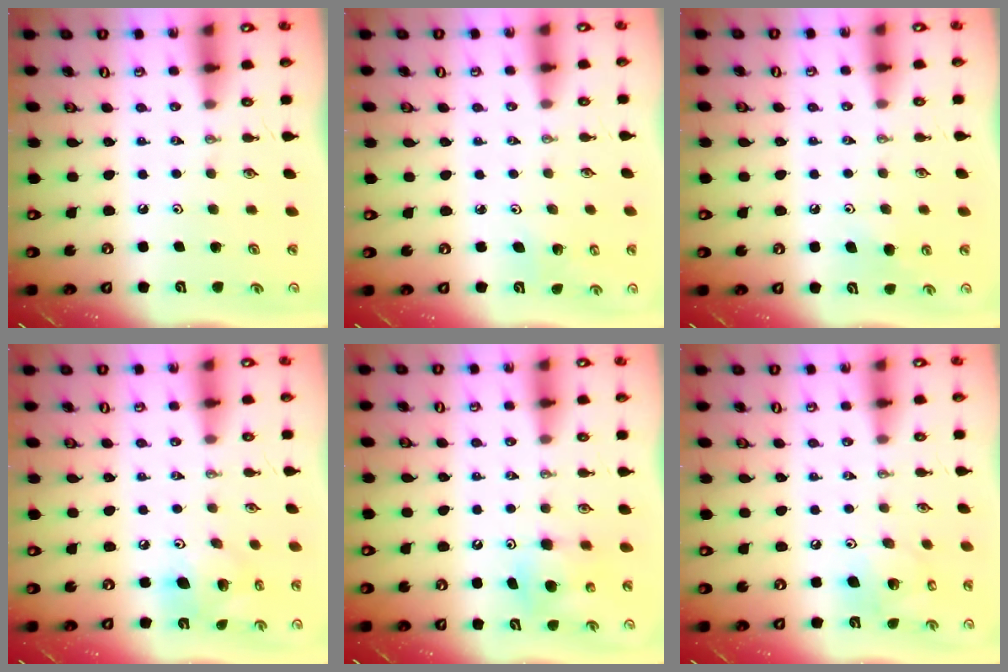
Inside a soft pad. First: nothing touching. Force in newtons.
{"total": 2.8, "press": 2.8, "slide": 0.3}
{"total": 6.4, "press": 6.3, "slide": 1.0}
{"total": 11.4, "press": 11.3, "slide": 1.9}
{"total": 7.8, "press": 7.8, "slide": 0.9}
{"total": 12.5, "press": 12.3, "slide": 2.2}